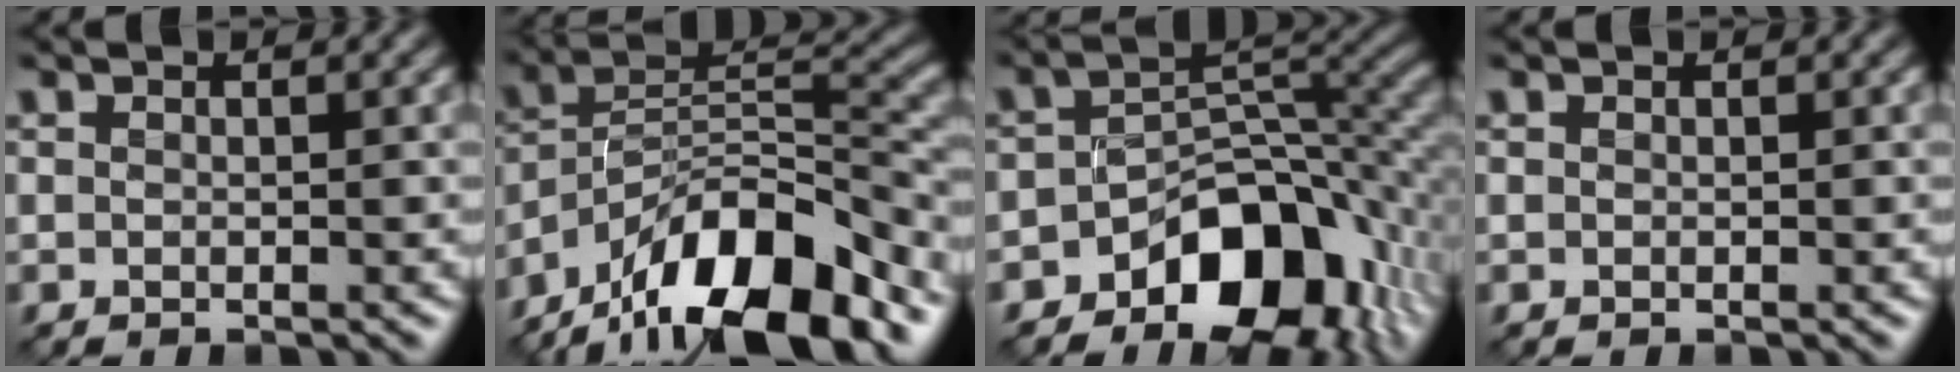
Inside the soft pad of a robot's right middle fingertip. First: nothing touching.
{"total": 14.2, "force": [-10.0, 5.0, 8.7], "torque": [-0.146, 0.018, -0.190]}
{"total": 10.1, "force": [-5.4, 5.8, 6.3], "torque": [-0.075, 0.006, -0.092]}
{"total": 0.0}